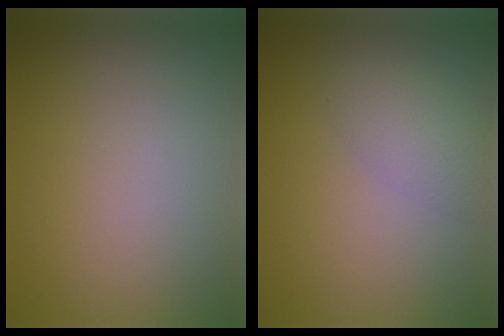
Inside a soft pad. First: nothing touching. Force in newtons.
{"total": 2.4, "press": 2.4, "slide": 0.1}